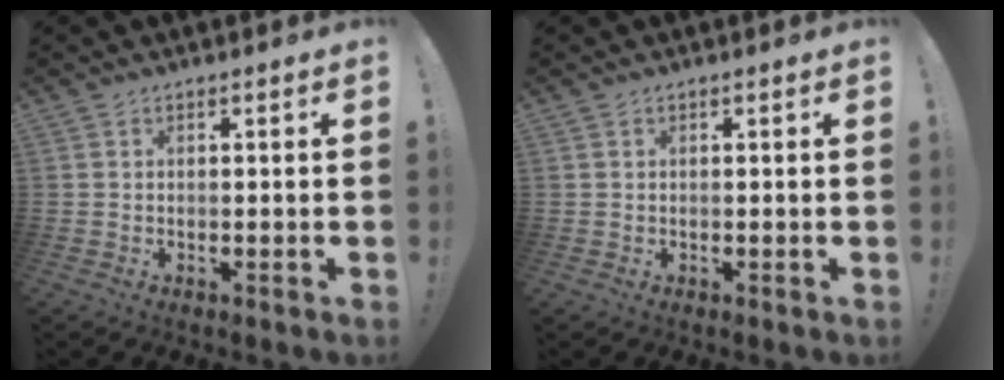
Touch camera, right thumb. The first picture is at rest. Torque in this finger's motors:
{"motor_torque": [0.55, -0.20, -0.13, -0.85, 0.16]}